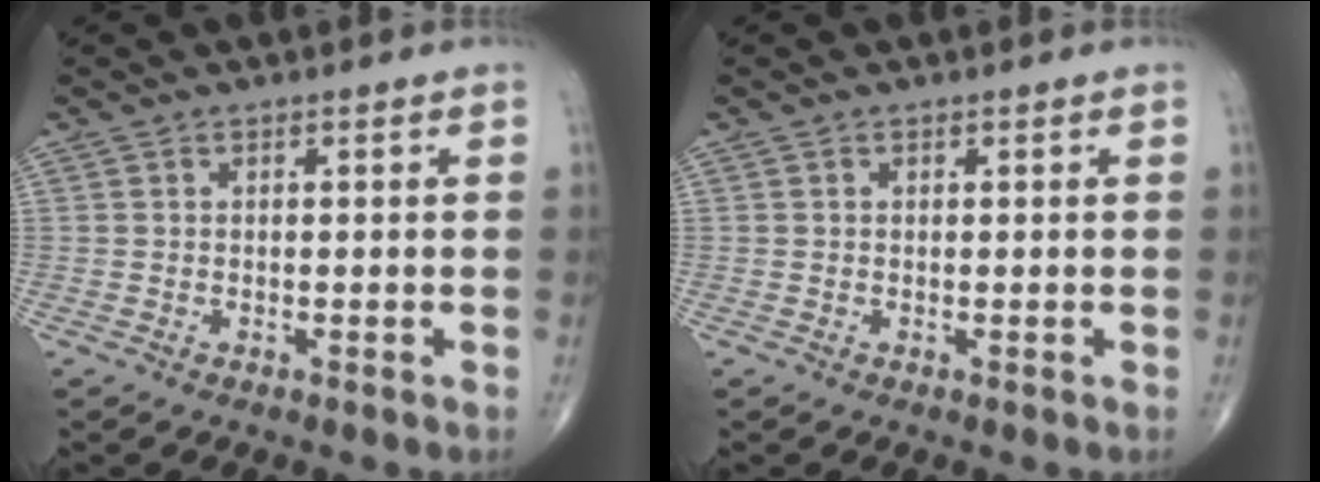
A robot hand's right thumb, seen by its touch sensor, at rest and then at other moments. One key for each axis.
{"total": 0.0}